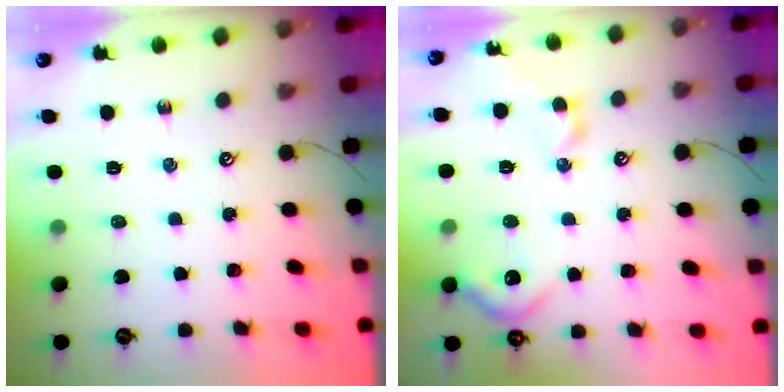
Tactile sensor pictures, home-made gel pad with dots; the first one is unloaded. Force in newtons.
{"total": 6.1, "press": 6.0, "slide": 1.2}